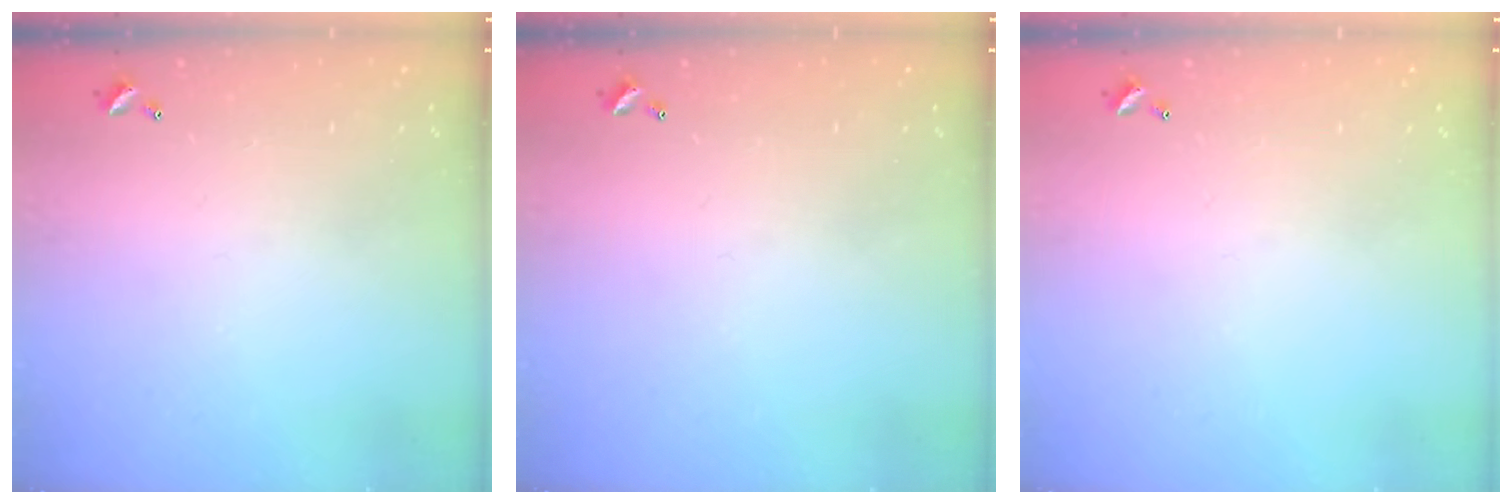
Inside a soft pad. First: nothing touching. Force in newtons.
{"total": 0.0}
{"total": 0.0}